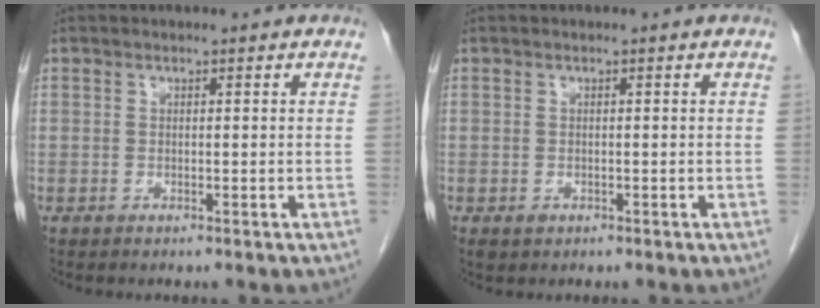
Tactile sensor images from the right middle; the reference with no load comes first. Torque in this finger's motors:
{"motor_torque": [0.27, -0.06, 0.00, 0.00]}